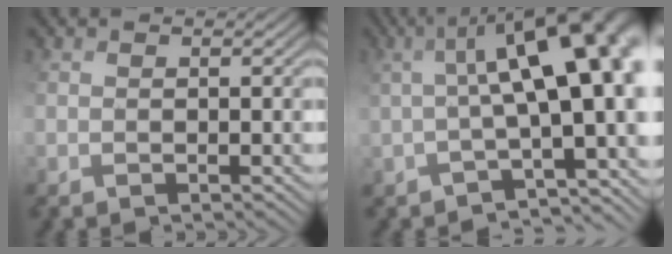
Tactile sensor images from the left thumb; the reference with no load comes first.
{"total": 11.6, "force": [0.1, 3.6, 11.0], "torque": [-0.129, 0.030, 0.015]}